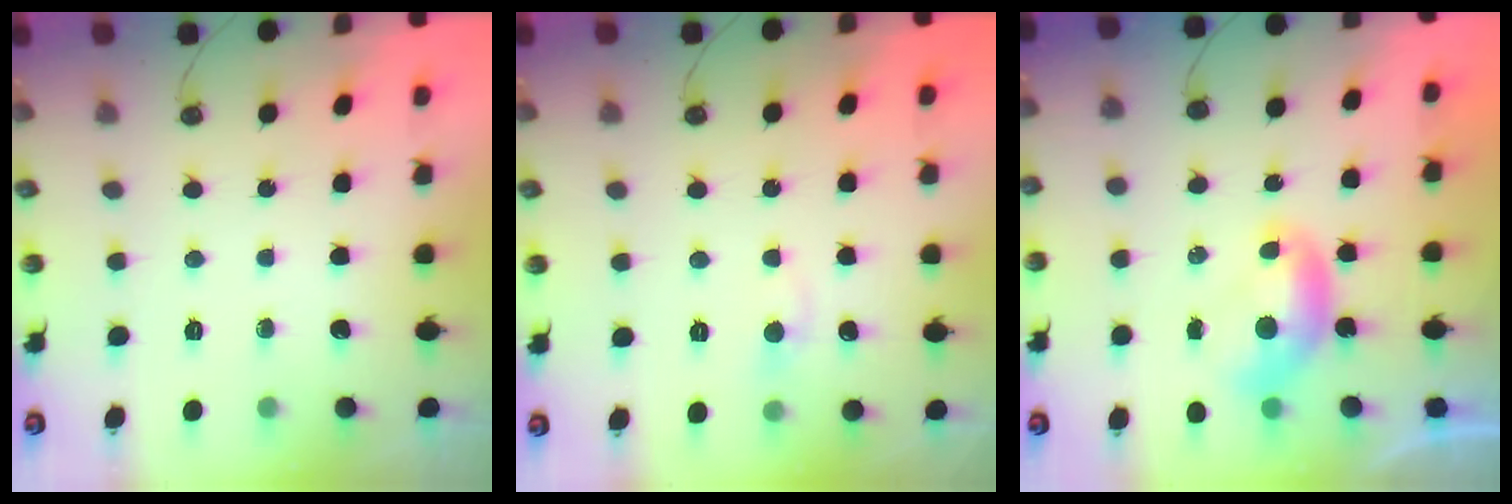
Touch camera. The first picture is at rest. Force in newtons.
{"total": 1.0, "press": 0.8, "slide": 0.7}
{"total": 0.0}